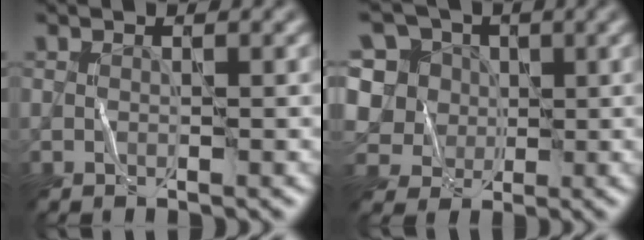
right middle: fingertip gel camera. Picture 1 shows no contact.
{"total": 8.8, "force": [3.1, 7.4, 3.6], "torque": [-0.086, 0.024, 0.037]}